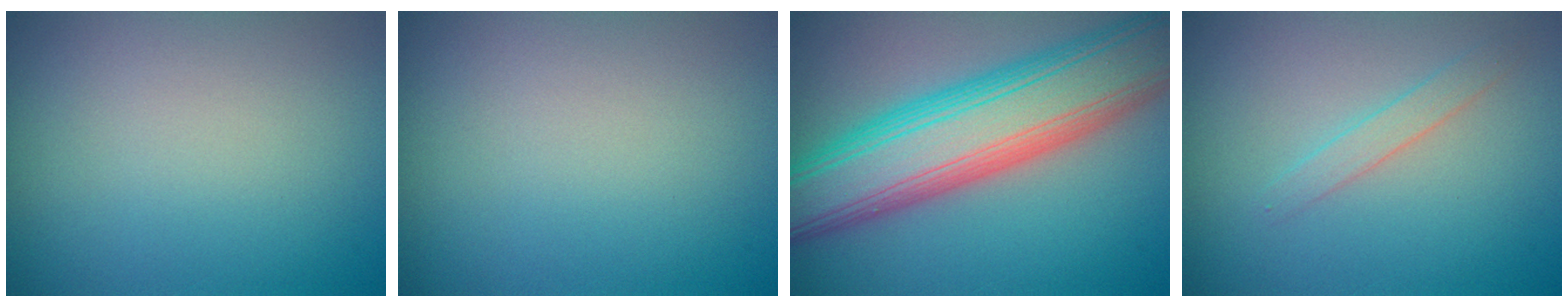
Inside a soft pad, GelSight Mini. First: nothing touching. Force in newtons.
{"total": 0.0}
{"total": 12.0, "press": 12.0, "slide": 0.6}
{"total": 1.4, "press": 1.4, "slide": 0.1}